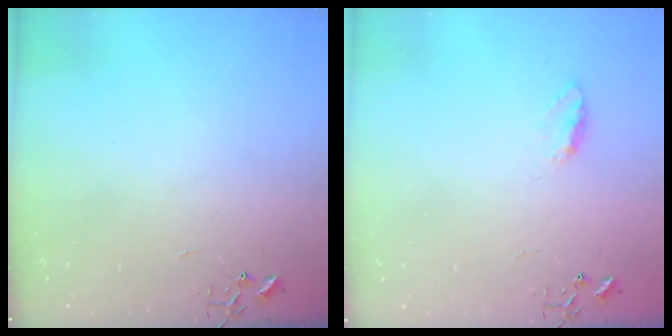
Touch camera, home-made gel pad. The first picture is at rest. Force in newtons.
{"total": 5.0, "press": 5.0, "slide": 0.7}